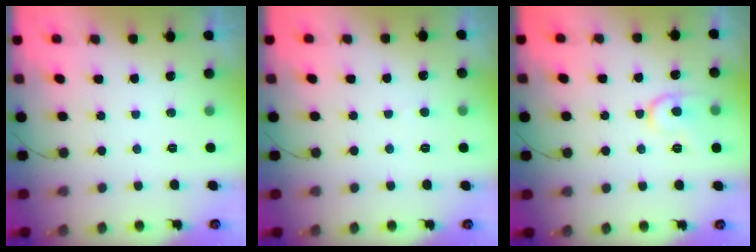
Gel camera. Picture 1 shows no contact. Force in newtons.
{"total": 2.4, "press": 2.4, "slide": 0.2}
{"total": 11.2, "press": 11.2, "slide": 0.9}